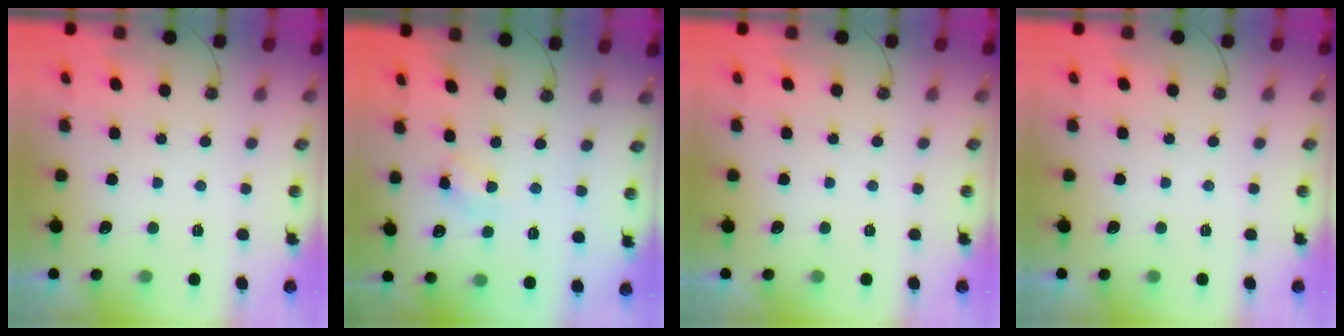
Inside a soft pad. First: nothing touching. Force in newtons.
{"total": 4.9, "press": 4.9, "slide": 0.3}
{"total": 0.0}
{"total": 0.0}